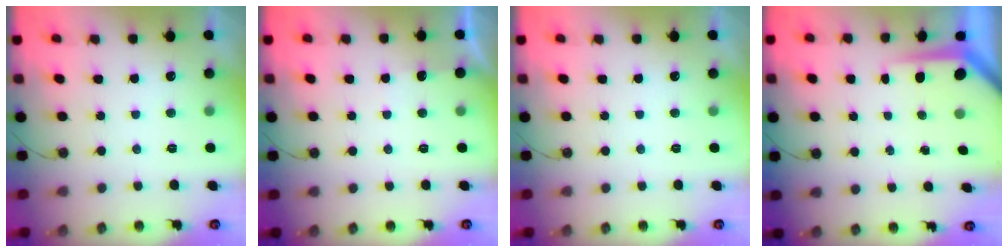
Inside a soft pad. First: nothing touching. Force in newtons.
{"total": 2.2, "press": 2.2, "slide": 0.3}
{"total": 0.0}
{"total": 4.3, "press": 4.3, "slide": 0.4}